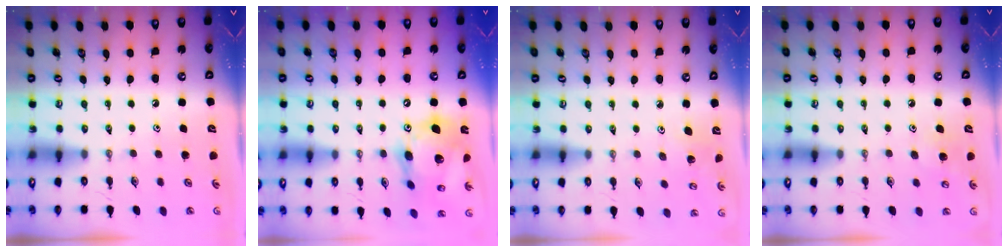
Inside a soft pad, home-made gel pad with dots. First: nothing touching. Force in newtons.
{"total": 16.9, "press": 16.9, "slide": 1.7}
{"total": 2.7, "press": 2.7, "slide": 0.4}
{"total": 6.8, "press": 6.8, "slide": 0.6}